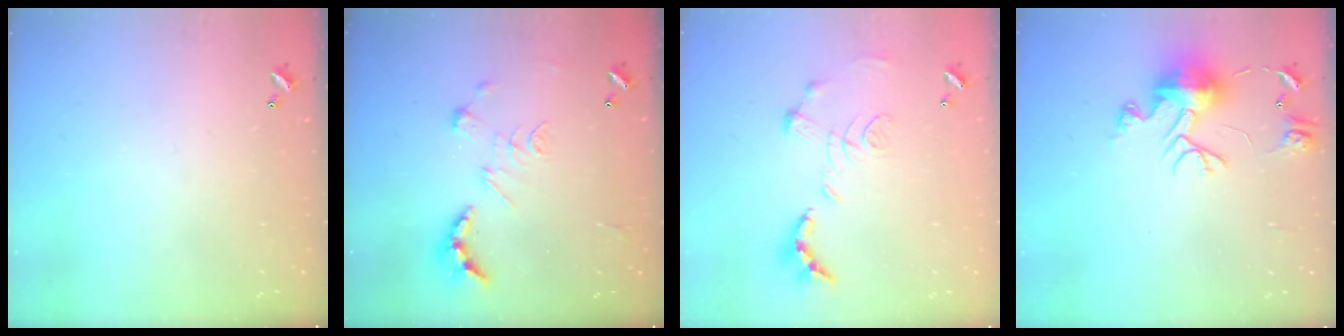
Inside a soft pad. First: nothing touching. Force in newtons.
{"total": 2.5, "press": 2.0, "slide": 1.5}
{"total": 1.2, "press": 0.4, "slide": 1.1}
{"total": 10.5, "press": 10.5, "slide": 1.0}